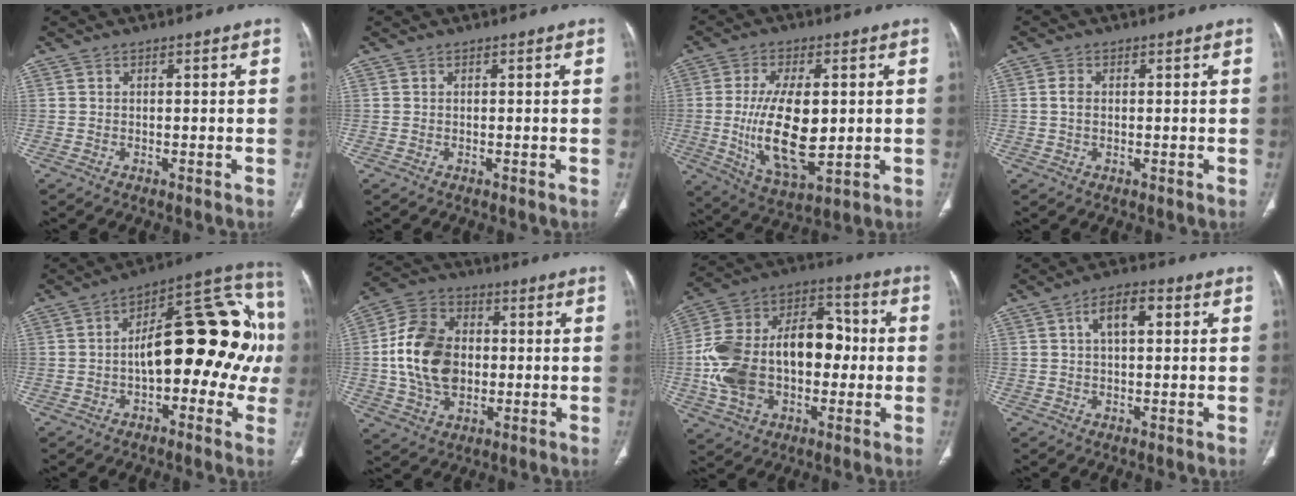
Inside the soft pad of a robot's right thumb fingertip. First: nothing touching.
{"total": 0.0}
{"total": 15.9, "force": [-0.3, 7.5, 14.0], "torque": [-0.246, -0.020, 0.006]}
{"total": 2.2, "force": [0.1, 1.5, 1.6], "torque": [-0.034, 0.002, 0.002]}
{"total": 23.4, "force": [-0.2, 11.3, 20.5], "torque": [-0.250, 0.049, -0.016]}
{"total": 15.9, "force": [-0.2, 11.6, 10.9], "torque": [-0.188, 0.019, -0.001]}
{"total": 24.0, "force": [-1.6, 15.4, 18.4], "torque": [-0.324, 0.045, -0.018]}
{"total": 6.2, "force": [1.6, 3.0, 5.2], "torque": [-0.081, 0.014, 0.023]}